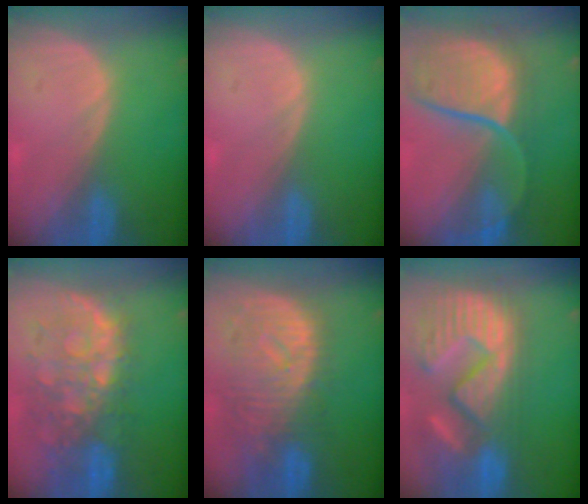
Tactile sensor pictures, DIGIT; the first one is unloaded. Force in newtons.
{"total": 0.0}
{"total": 12.0, "press": 9.9, "slide": 6.8}
{"total": 11.1, "press": 9.7, "slide": 5.4}
{"total": 11.0, "press": 9.8, "slide": 5.1}
{"total": 15.3, "press": 12.5, "slide": 8.8}